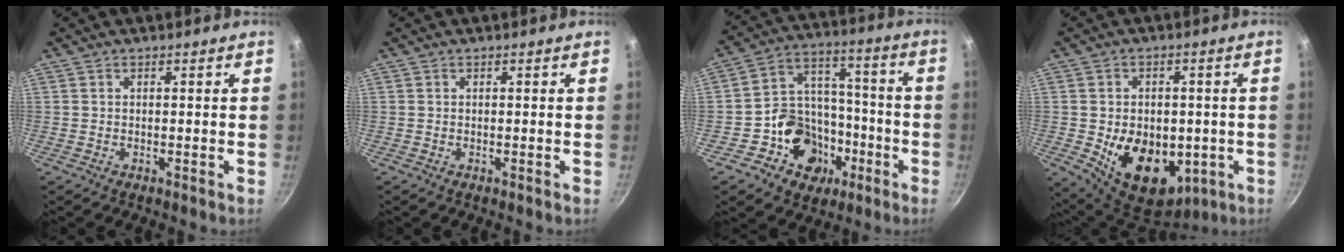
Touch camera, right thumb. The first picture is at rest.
{"total": 0.0}
{"total": 15.3, "force": [-6.1, 12.6, 6.0], "torque": [-0.048, 0.058, -0.094]}
{"total": 16.5, "force": [-2.9, 11.7, 11.2], "torque": [-0.143, -0.012, -0.022]}